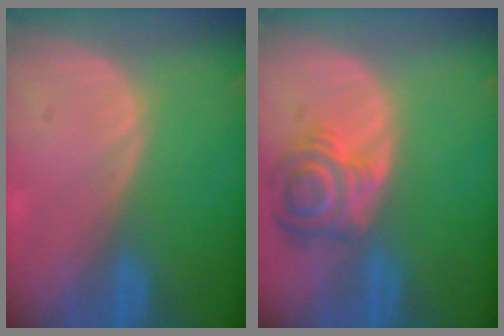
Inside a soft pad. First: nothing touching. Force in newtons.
{"total": 6.1, "press": 6.1, "slide": 0.3}